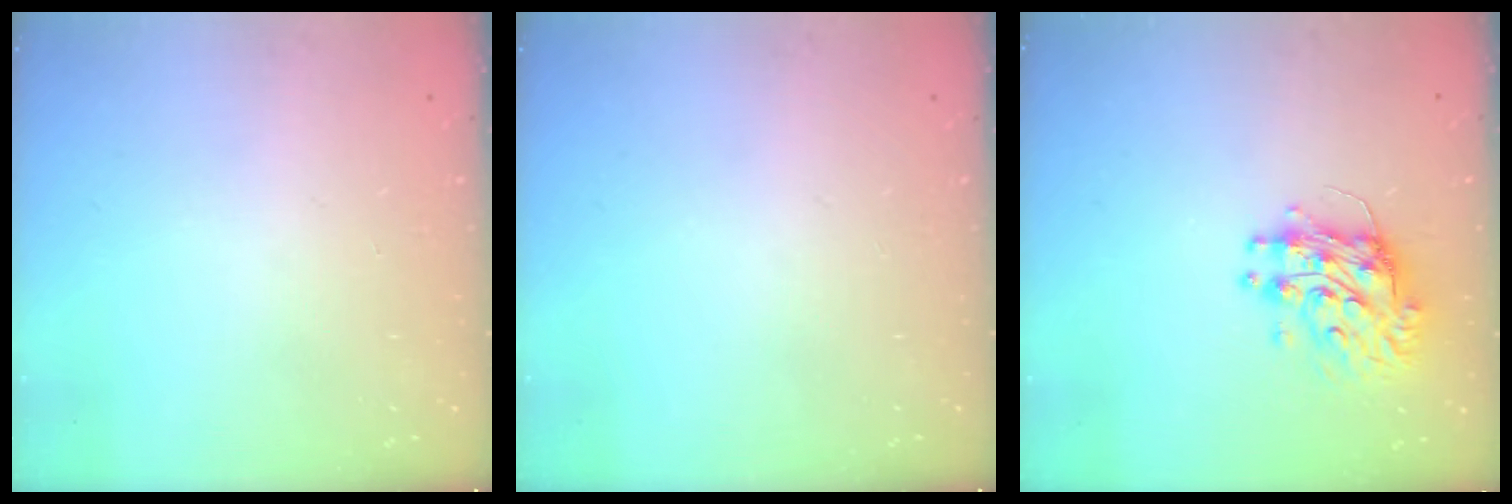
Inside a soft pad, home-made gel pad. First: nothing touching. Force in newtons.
{"total": 0.0}
{"total": 10.1, "press": 10.1, "slide": 1.0}